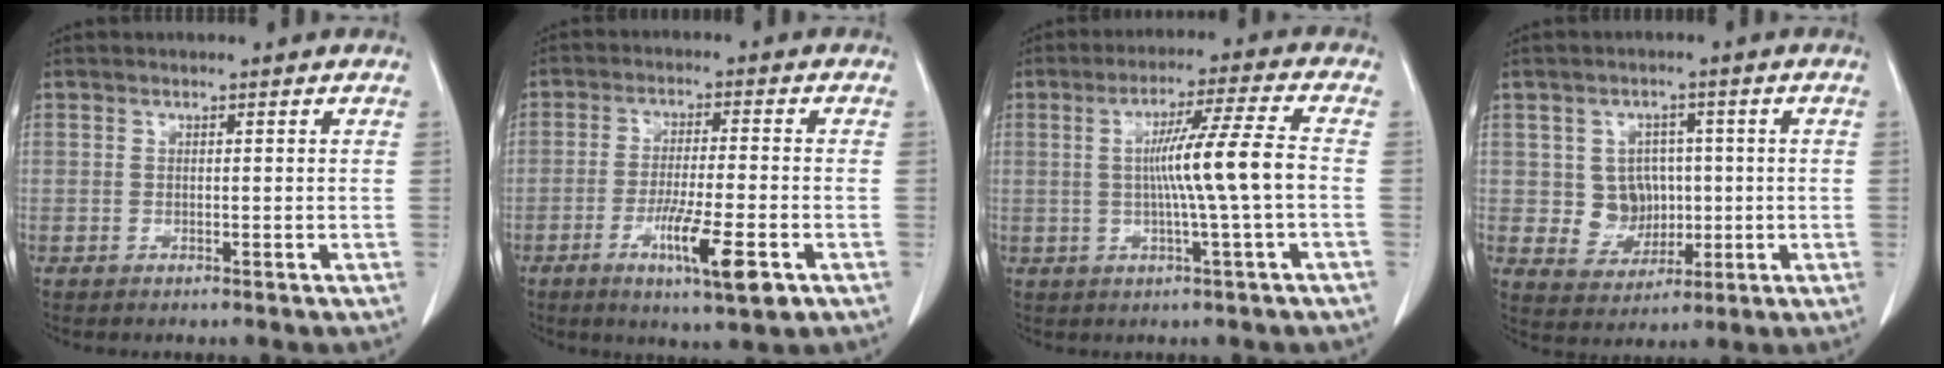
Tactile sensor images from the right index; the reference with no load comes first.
{"total": 9.5, "force": [-4.2, 0.7, 8.5], "torque": [-0.144, -0.020, -0.068]}
{"total": 9.2, "force": [-0.6, -1.4, 9.0], "torque": [-0.156, 0.006, -0.007]}
{"total": 6.0, "force": [0.4, 5.5, 2.4], "torque": [-0.037, 0.010, 0.017]}